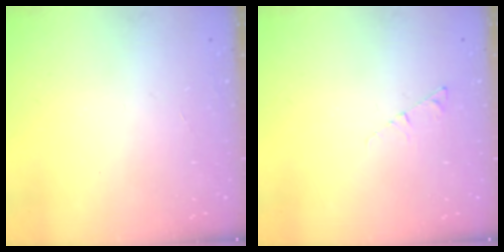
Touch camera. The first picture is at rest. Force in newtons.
{"total": 2.7, "press": 2.6, "slide": 0.3}